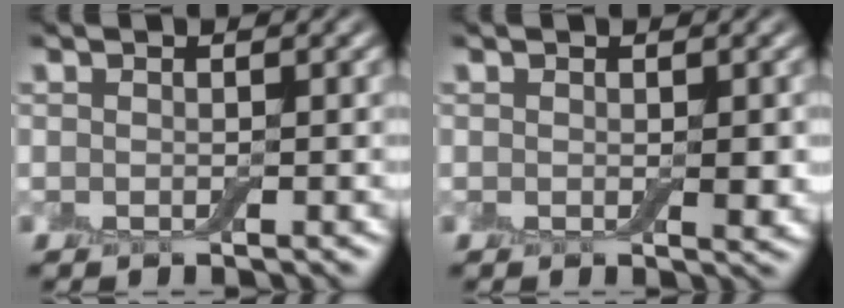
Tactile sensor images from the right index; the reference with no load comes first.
{"total": 1.4, "force": [0.0, 0.6, 1.2], "torque": [-0.013, -0.003, 0.001]}